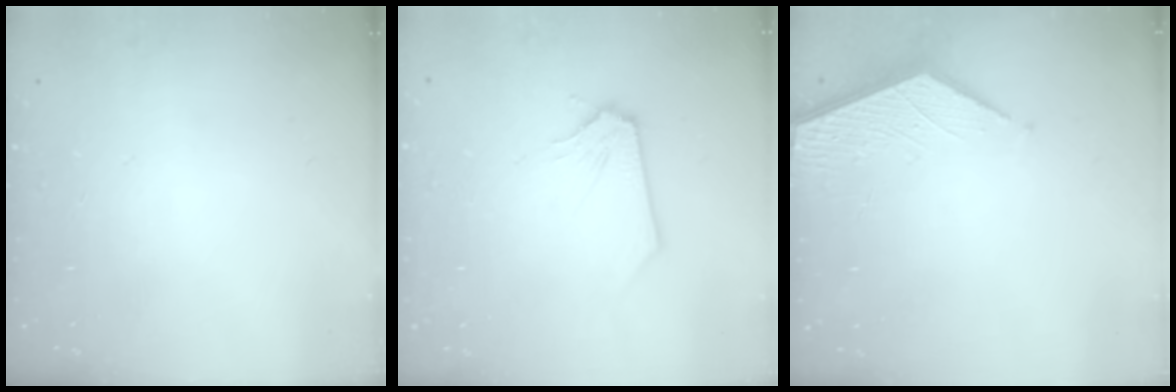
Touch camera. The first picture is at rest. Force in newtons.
{"total": 0.0}
{"total": 3.3, "press": 3.3, "slide": 0.4}